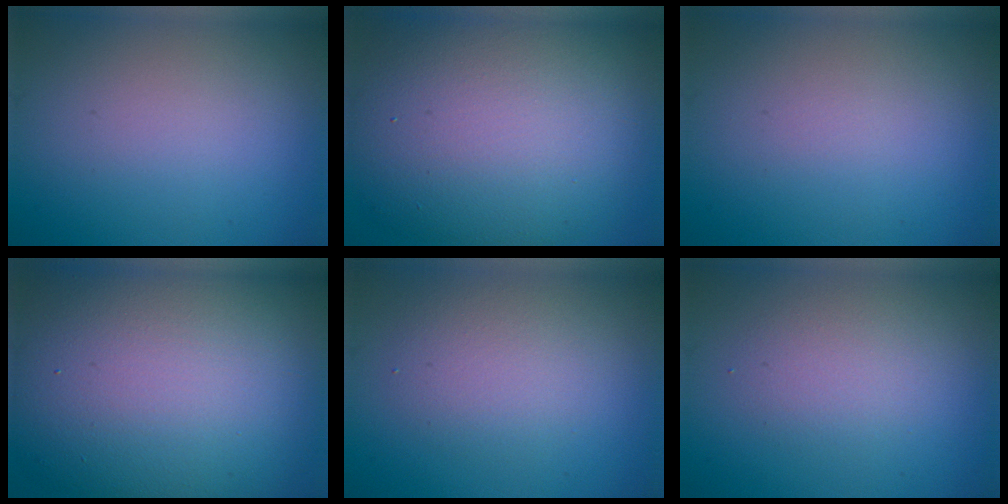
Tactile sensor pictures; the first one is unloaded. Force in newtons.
{"total": 13.8, "press": 13.8, "slide": 1.0}
{"total": 0.0}
{"total": 16.9, "press": 16.8, "slide": 1.0}
{"total": 2.8, "press": 2.8, "slide": 0.2}
{"total": 2.2, "press": 2.2, "slide": 0.2}